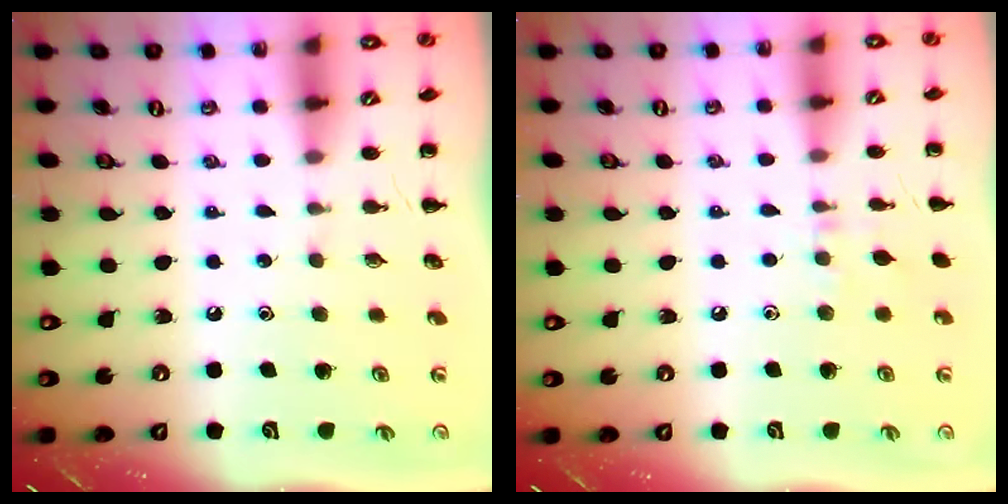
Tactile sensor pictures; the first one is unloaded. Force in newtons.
{"total": 5.9, "press": 5.8, "slide": 1.2}